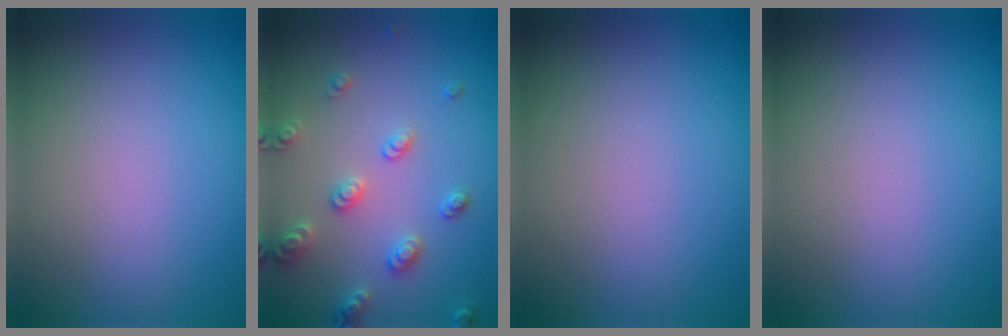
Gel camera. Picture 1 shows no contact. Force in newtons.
{"total": 2.9, "press": 2.9, "slide": 0.5}
{"total": 0.0}
{"total": 0.0}